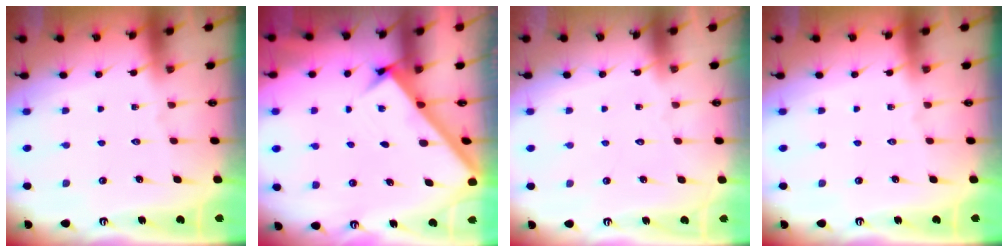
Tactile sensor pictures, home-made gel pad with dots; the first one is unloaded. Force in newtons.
{"total": 2.4, "press": 2.4, "slide": 0.3}
{"total": 1.7, "press": 1.7, "slide": 0.1}
{"total": 0.0}